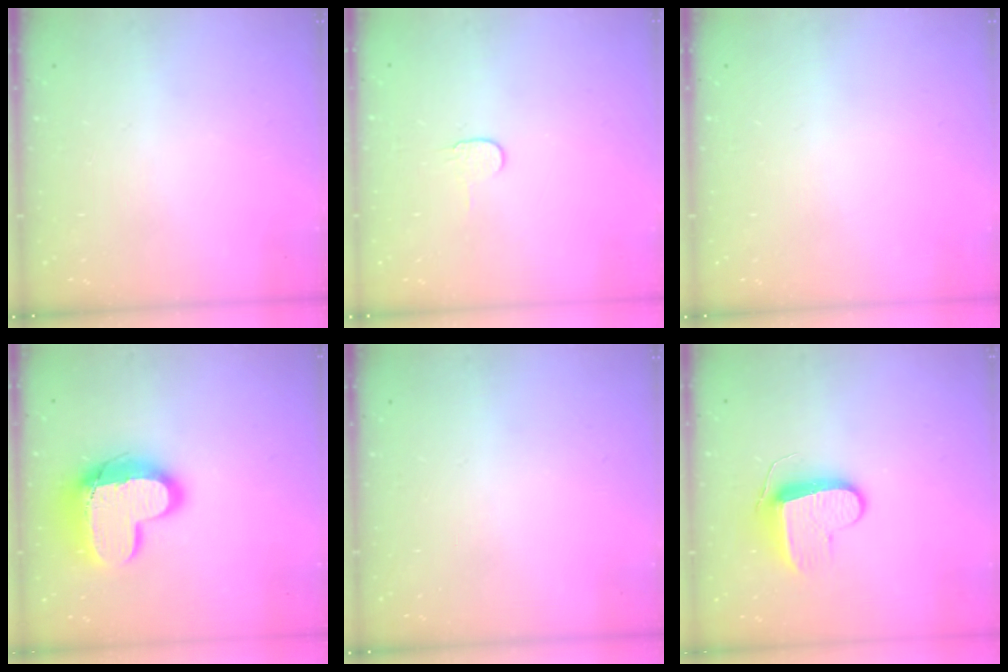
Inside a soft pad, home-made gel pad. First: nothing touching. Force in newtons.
{"total": 3.7, "press": 3.7, "slide": 0.4}
{"total": 0.0}
{"total": 17.4, "press": 17.3, "slide": 1.3}
{"total": 0.0}
{"total": 9.1, "press": 9.1, "slide": 0.3}